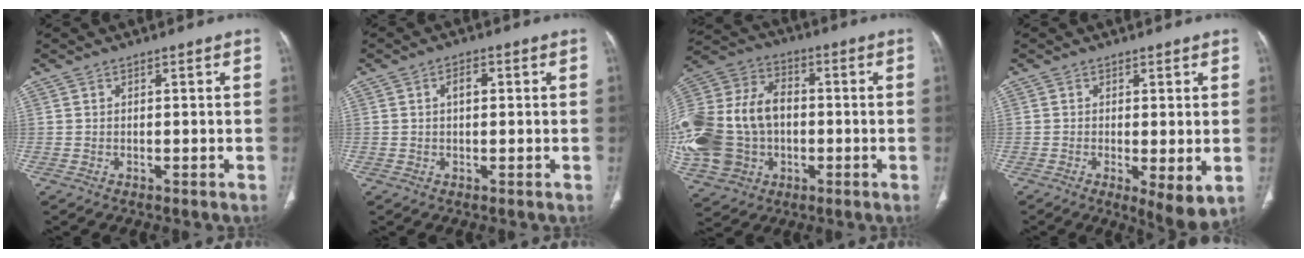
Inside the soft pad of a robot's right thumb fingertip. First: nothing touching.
{"total": 2.8, "force": [0.5, 1.5, 2.3], "torque": [-0.037, 0.008, 0.008]}
{"total": 24.8, "force": [-2.2, 18.9, 16.0], "torque": [-0.376, 0.029, -0.028]}
{"total": 6.2, "force": [-1.0, 1.8, 5.8], "torque": [-0.095, -0.023, -0.016]}